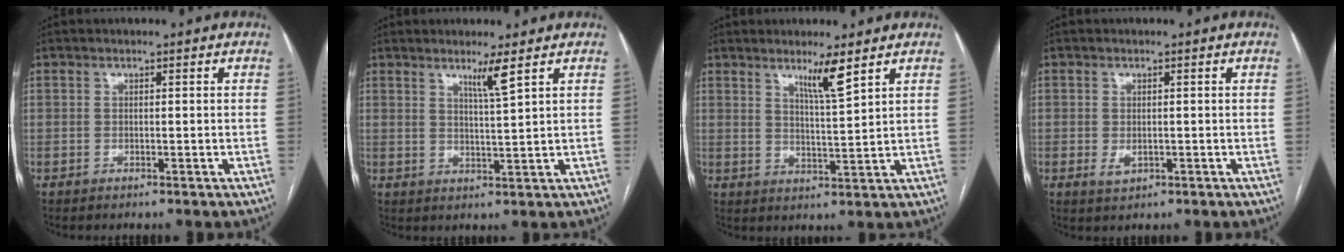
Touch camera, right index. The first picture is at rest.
{"total": 3.4, "force": [2.3, -1.1, 2.3], "torque": [-0.044, -0.014, 0.045]}
{"total": 4.9, "force": [3.4, -0.7, 3.4], "torque": [-0.060, -0.015, 0.061]}
{"total": 1.6, "force": [-0.3, 1.1, 1.1], "torque": [-0.018, -0.003, 0.001]}